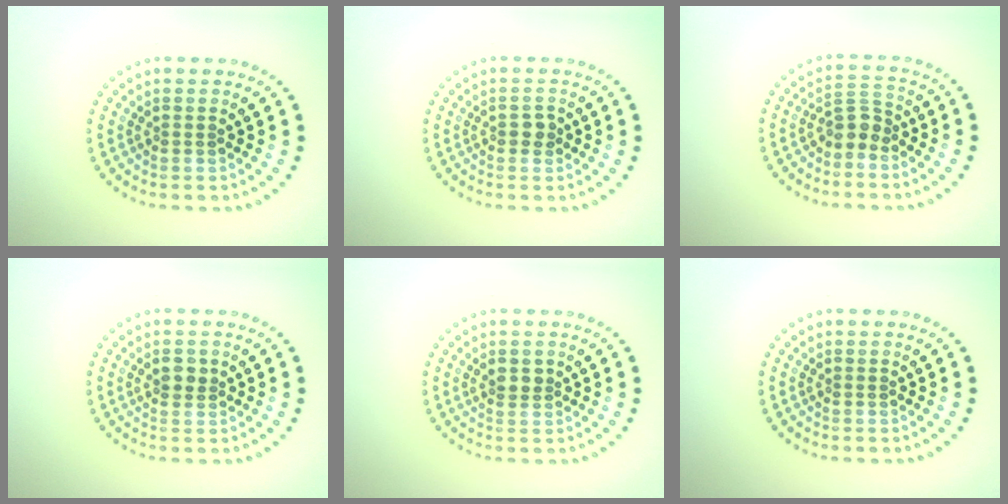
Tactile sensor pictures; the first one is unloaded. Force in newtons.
{"total": 1.2, "press": 1.2, "slide": 0.2}
{"total": 2.3, "press": 1.8, "slide": 1.3}
{"total": 1.7, "press": 1.6, "slide": 0.6}
{"total": 1.4, "press": 1.3, "slide": 0.7}
{"total": 0.0}